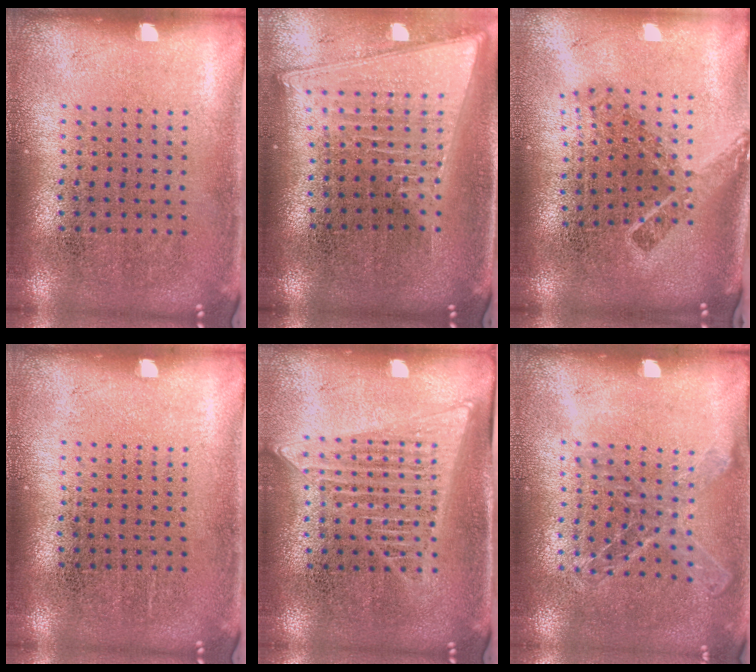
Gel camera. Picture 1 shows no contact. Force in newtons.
{"total": 2.2, "press": 1.9, "slide": 1.2}
{"total": 2.2, "press": 1.5, "slide": 1.6}
{"total": 0.0}
{"total": 1.5, "press": 1.3, "slide": 0.6}
{"total": 1.1, "press": 1.1, "slide": 0.1}